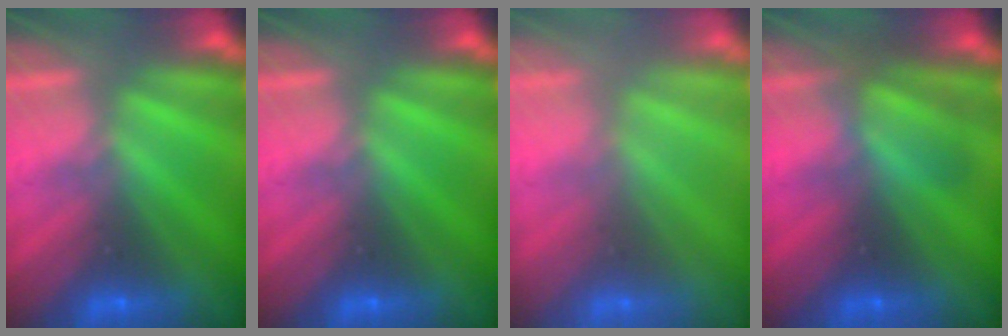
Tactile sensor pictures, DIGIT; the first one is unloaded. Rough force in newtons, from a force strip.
{"total": 0.0}
{"total": 2.9}
{"total": 3.1}